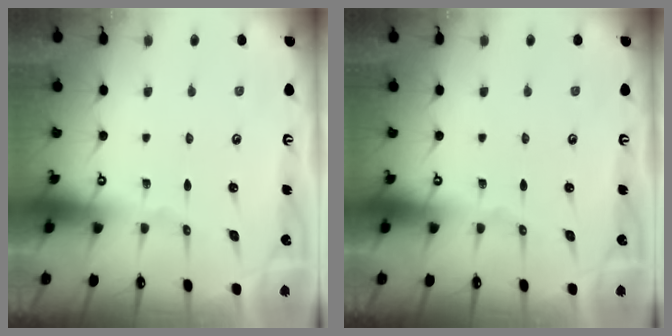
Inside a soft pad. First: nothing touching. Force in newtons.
{"total": 0.0}